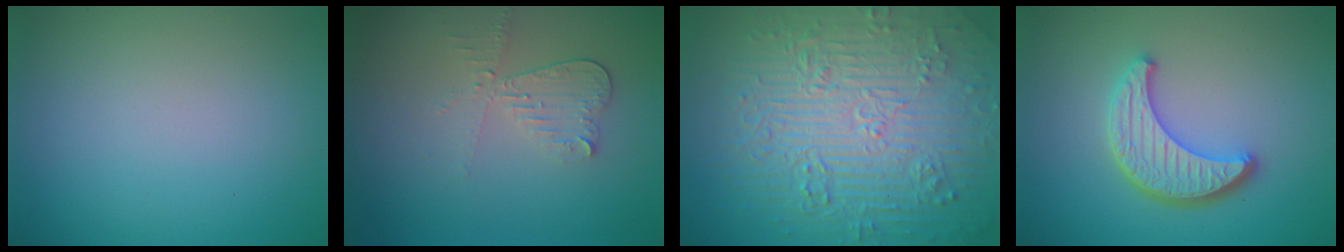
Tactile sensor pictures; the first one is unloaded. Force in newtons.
{"total": 2.5, "press": 2.3, "slide": 0.9}
{"total": 11.1, "press": 7.4, "slide": 8.3}
{"total": 4.5, "press": 3.8, "slide": 2.4}